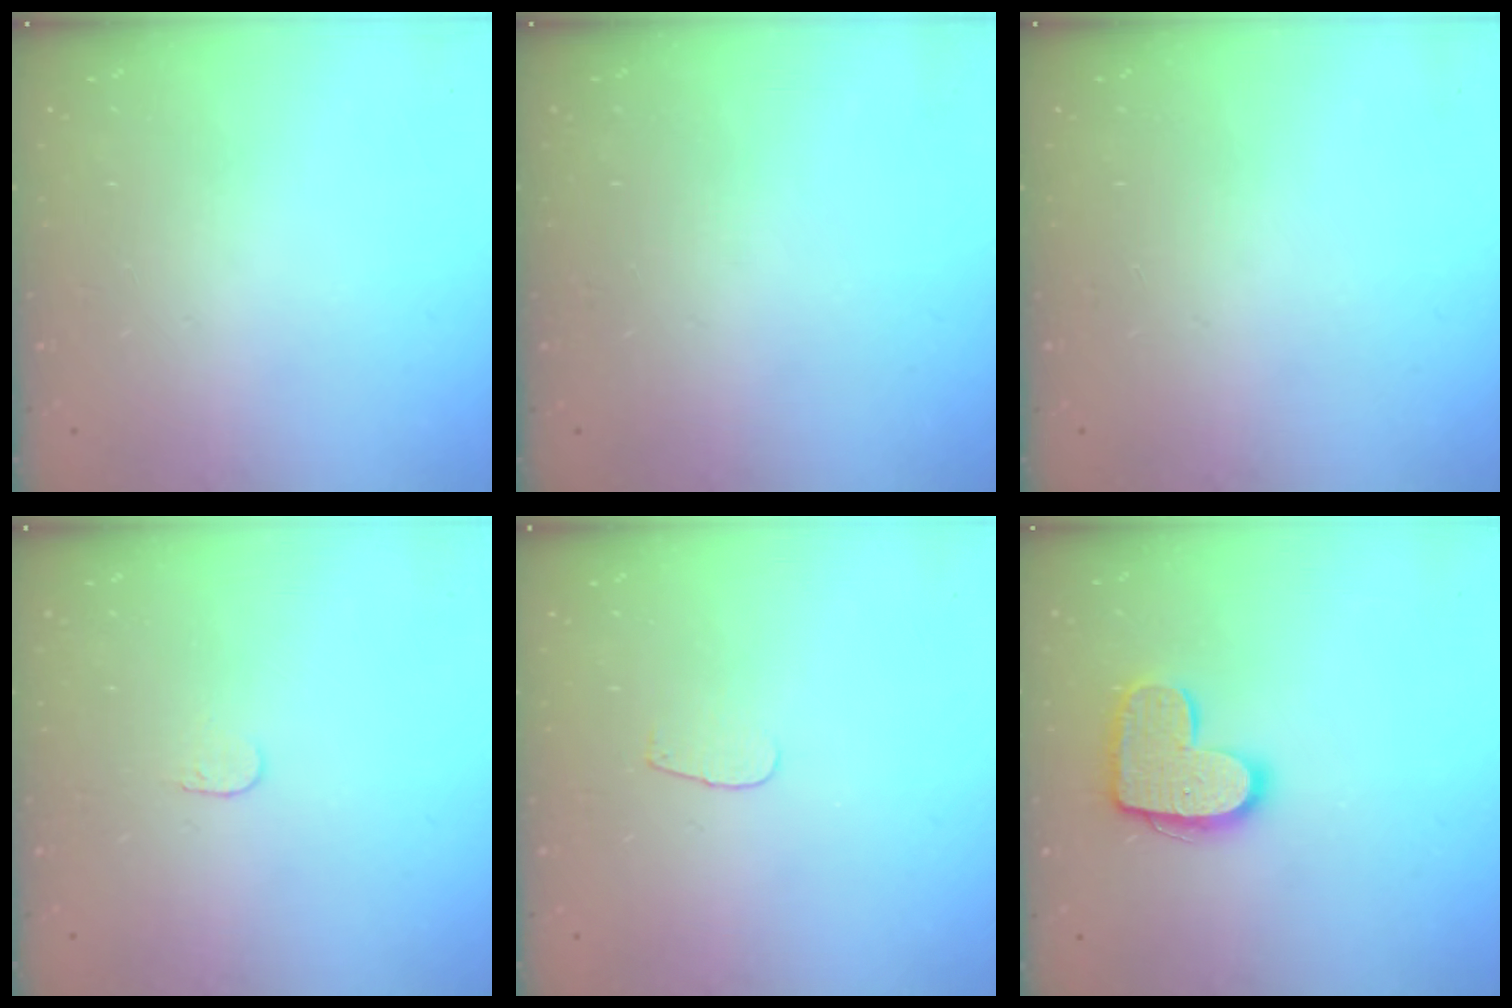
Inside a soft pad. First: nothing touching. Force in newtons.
{"total": 0.0}
{"total": 0.0}
{"total": 3.6, "press": 3.6, "slide": 0.3}
{"total": 3.3, "press": 3.3, "slide": 0.3}
{"total": 13.2, "press": 13.2, "slide": 0.7}